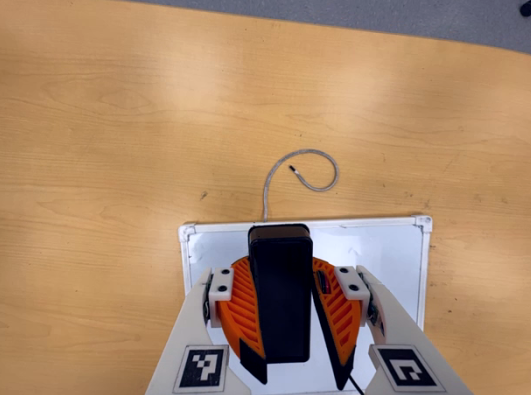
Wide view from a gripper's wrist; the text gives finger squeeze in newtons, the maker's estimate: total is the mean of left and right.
{"total": 11.0, "left": 10.3, "right": 11.7}